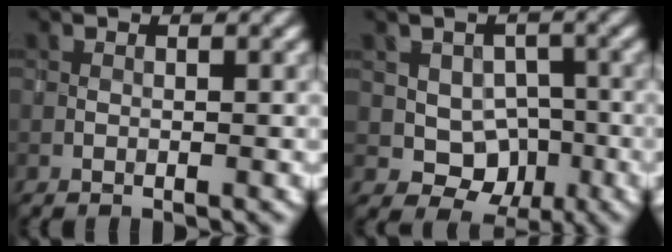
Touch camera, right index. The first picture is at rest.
{"total": 4.4, "force": [-0.4, 3.8, 2.1], "torque": [-0.013, 0.001, -0.009]}